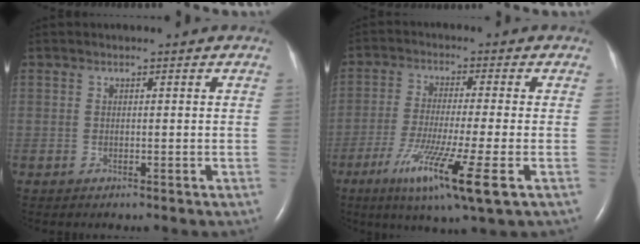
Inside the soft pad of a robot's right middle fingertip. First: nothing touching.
{"total": 12.1, "force": [-5.4, -0.3, 10.9], "torque": [-0.207, -0.040, -0.092]}